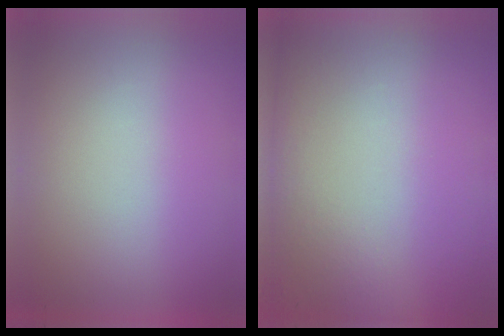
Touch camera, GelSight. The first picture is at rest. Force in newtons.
{"total": 8.0}